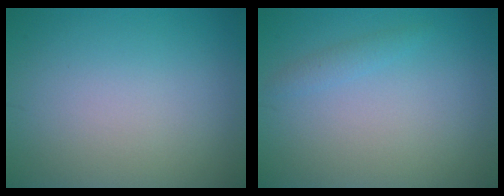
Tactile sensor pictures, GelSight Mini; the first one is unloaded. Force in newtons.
{"total": 1.0, "press": 1.0, "slide": 0.1}